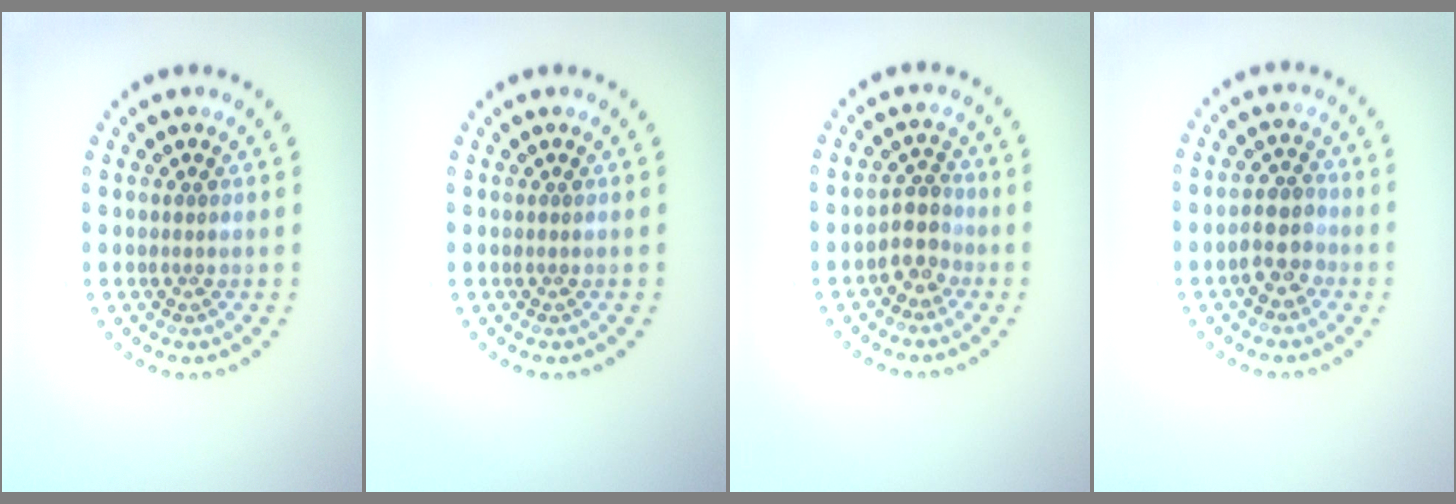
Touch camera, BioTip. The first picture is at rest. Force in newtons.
{"total": 0.0}
{"total": 2.7, "press": 2.1, "slide": 1.6}
{"total": 2.8, "press": 2.6, "slide": 1.0}